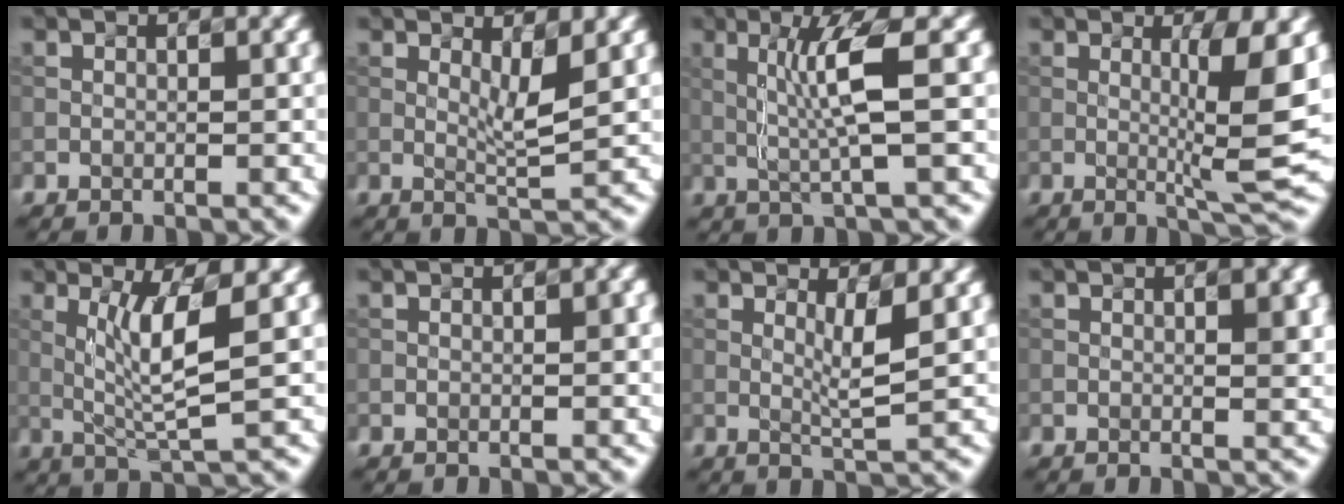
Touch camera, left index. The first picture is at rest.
{"total": 2.2, "force": [0.8, 0.3, 2.1], "torque": [-0.033, -0.007, 0.022]}
{"total": 4.2, "force": [0.4, -0.1, 4.2], "torque": [-0.095, 0.002, 0.024]}
{"total": 5.9, "force": [0.4, 0.5, 5.9], "torque": [-0.092, -0.010, 0.021]}
{"total": 4.7, "force": [0.8, 0.5, 4.6], "torque": [-0.100, -0.003, 0.032]}
{"total": 0.9, "force": [0.0, 0.1, 0.9], "torque": [-0.012, 0.006, 0.005]}
{"total": 2.4, "force": [0.5, 0.2, 2.3], "torque": [-0.041, -0.007, 0.018]}
{"total": 2.3, "force": [0.4, 0.6, 2.2], "torque": [-0.023, 0.005, 0.012]}